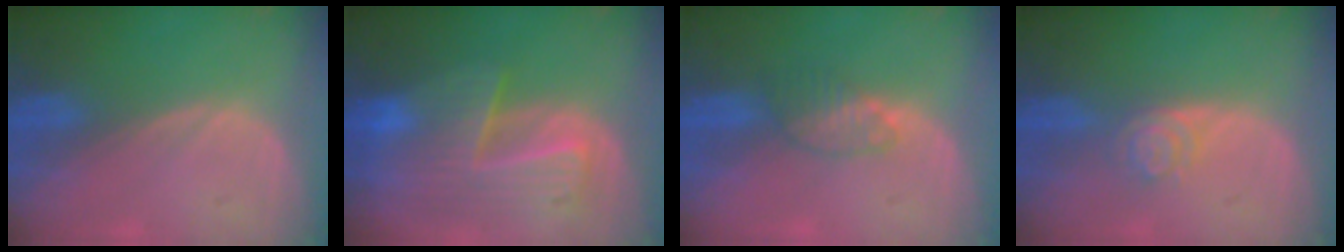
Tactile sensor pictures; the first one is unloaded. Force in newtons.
{"total": 10.0, "press": 8.7, "slide": 4.9}
{"total": 3.4, "press": 3.2, "slide": 0.9}
{"total": 4.0, "press": 3.3, "slide": 2.1}